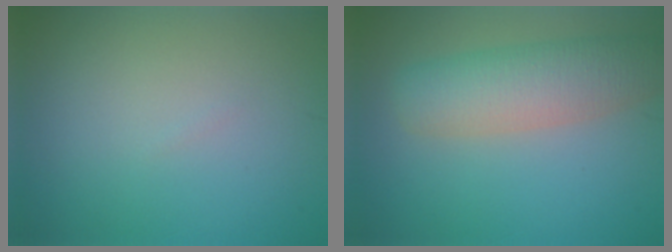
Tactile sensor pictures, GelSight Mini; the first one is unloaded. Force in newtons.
{"total": 5.7, "press": 5.7, "slide": 0.3}